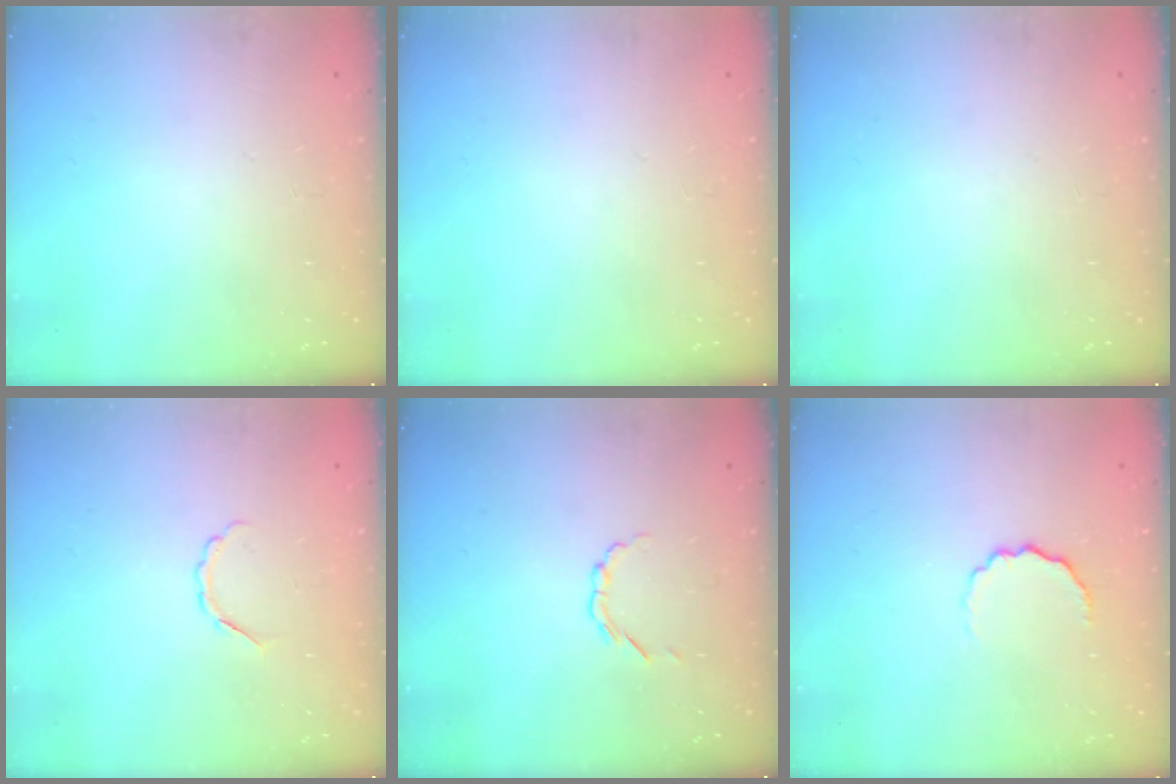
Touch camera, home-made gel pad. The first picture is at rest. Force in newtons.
{"total": 0.0}
{"total": 0.0}
{"total": 3.6, "press": 3.6, "slide": 0.7}
{"total": 2.1, "press": 2.0, "slide": 0.7}
{"total": 4.9, "press": 4.8, "slide": 1.0}